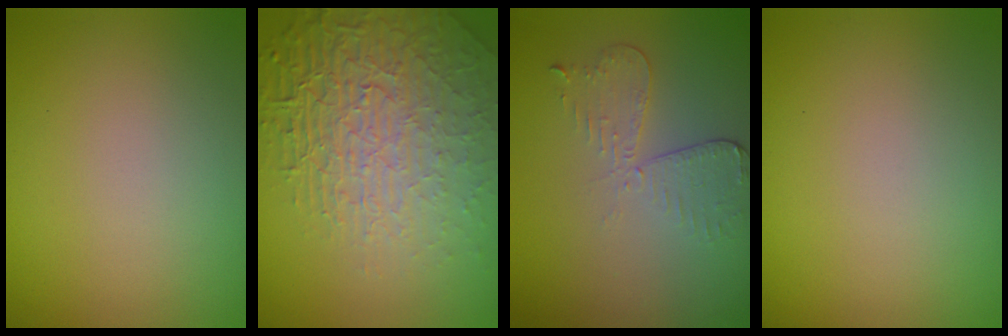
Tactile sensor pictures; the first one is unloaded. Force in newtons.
{"total": 8.8, "press": 6.0, "slide": 6.4}
{"total": 3.0, "press": 2.6, "slide": 1.5}
{"total": 0.0}